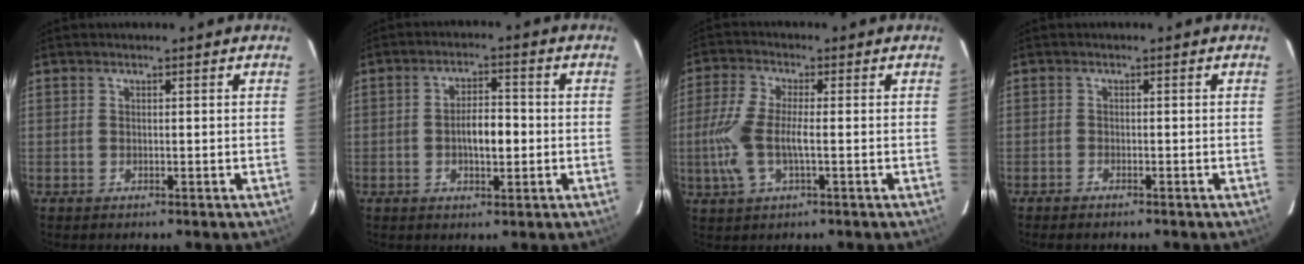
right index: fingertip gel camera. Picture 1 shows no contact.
{"total": 5.8, "force": [-1.0, 2.4, 5.2], "torque": [-0.093, 0.007, -0.012]}
{"total": 8.9, "force": [-1.5, 2.7, 8.3], "torque": [-0.187, -0.002, -0.030]}
{"total": 1.6, "force": [-1.4, 0.4, 0.6], "torque": [-0.019, -0.001, -0.027]}